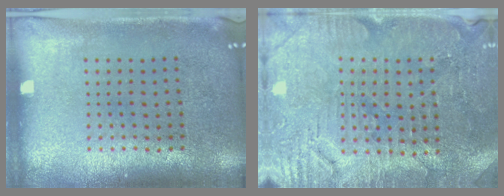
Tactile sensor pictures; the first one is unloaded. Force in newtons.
{"total": 3.4, "press": 3.3, "slide": 0.4}